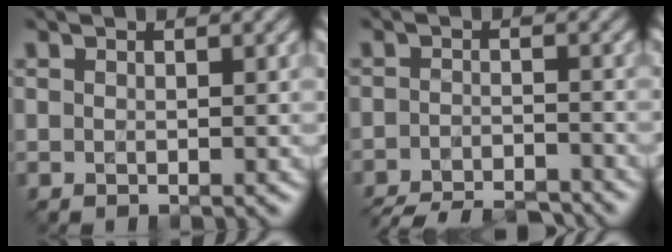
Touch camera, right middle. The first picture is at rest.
{"total": 7.6, "force": [-7.0, 1.4, 2.6], "torque": [-0.041, -0.021, -0.108]}